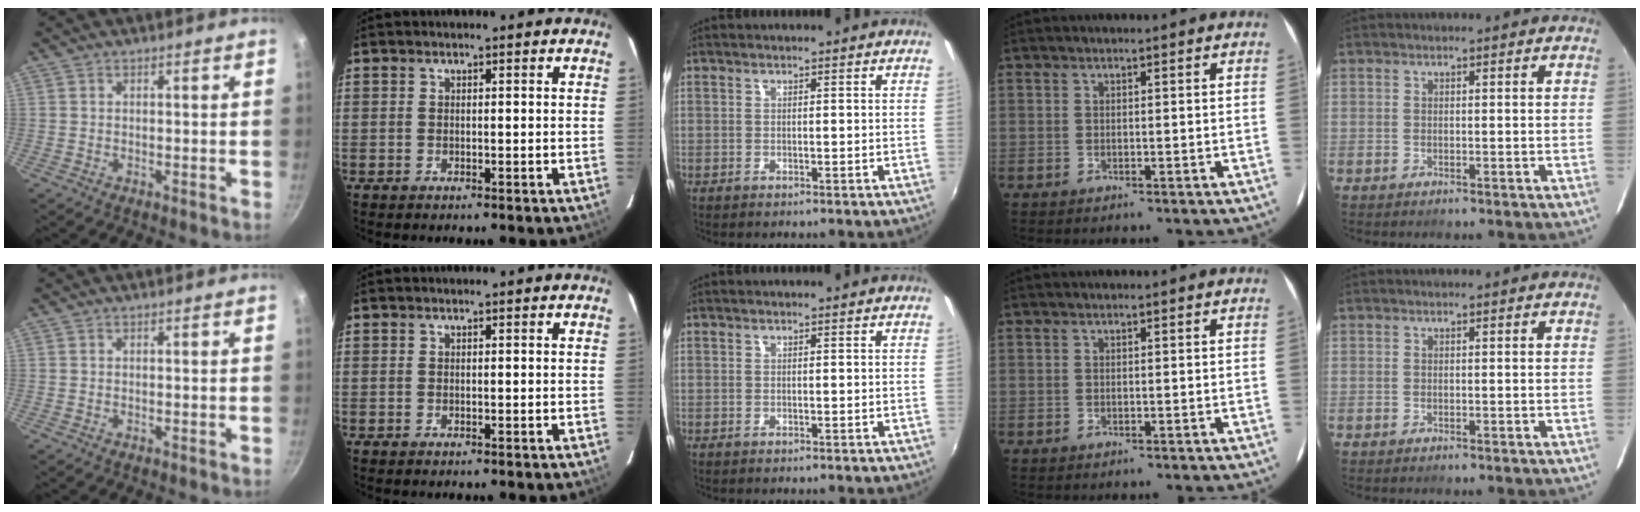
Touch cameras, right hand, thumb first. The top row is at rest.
{}